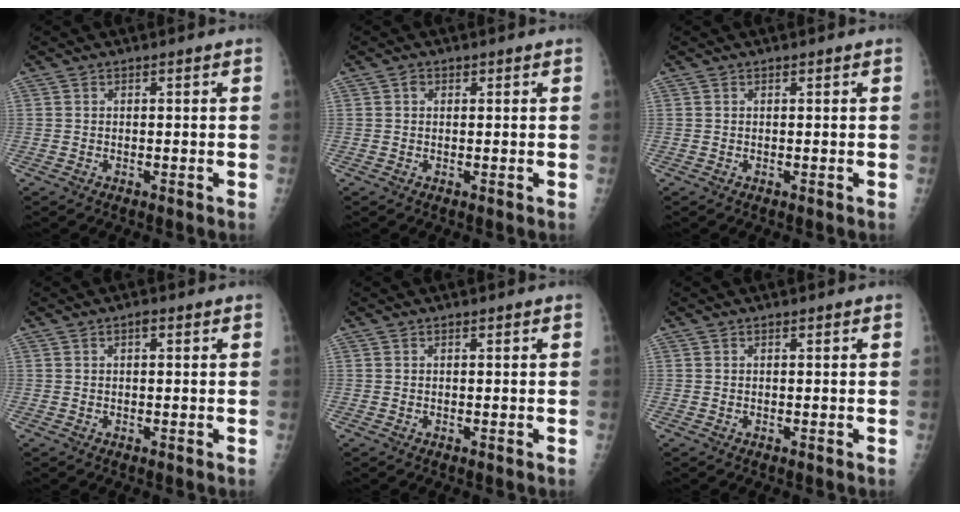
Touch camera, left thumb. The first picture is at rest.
{"total": 1.0, "force": [0.4, 0.8, 0.4], "torque": [-0.001, 0.001, 0.003]}
{"total": 0.0}
{"total": 1.2, "force": [0.5, 0.5, 0.9], "torque": [-0.011, 0.002, 0.005]}
{"total": 0.0}
{"total": 0.0}